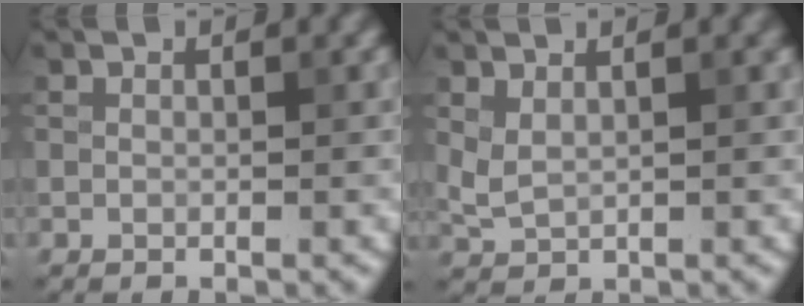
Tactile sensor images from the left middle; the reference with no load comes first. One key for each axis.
{"total": 1.9, "fx": 1.1, "fy": 0.7, "fz": 1.3, "tx": -0.031, "ty": -0.002, "tz": 0.026}